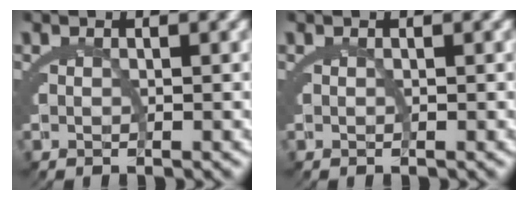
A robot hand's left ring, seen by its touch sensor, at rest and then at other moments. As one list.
[{"total": 0.0}]